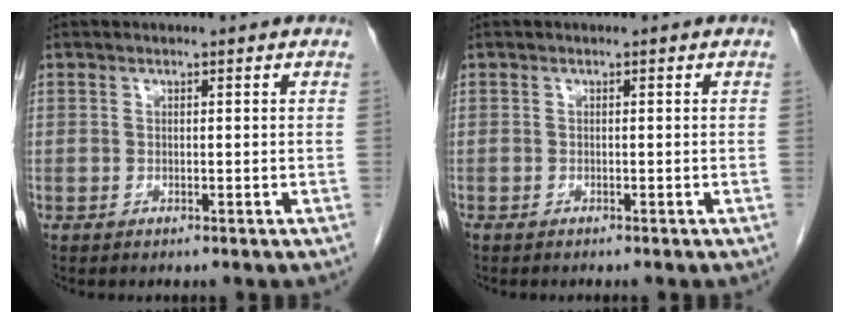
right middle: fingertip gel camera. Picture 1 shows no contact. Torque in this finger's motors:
{"motor_torque": [0.03, 0.00, 0.03, 0.00]}